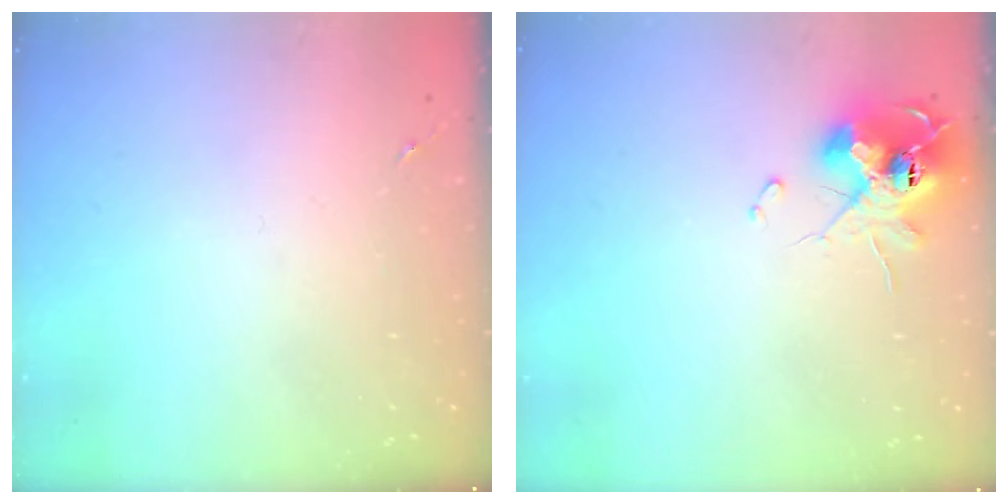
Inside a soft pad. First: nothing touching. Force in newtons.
{"total": 12.8, "press": 12.7, "slide": 1.1}